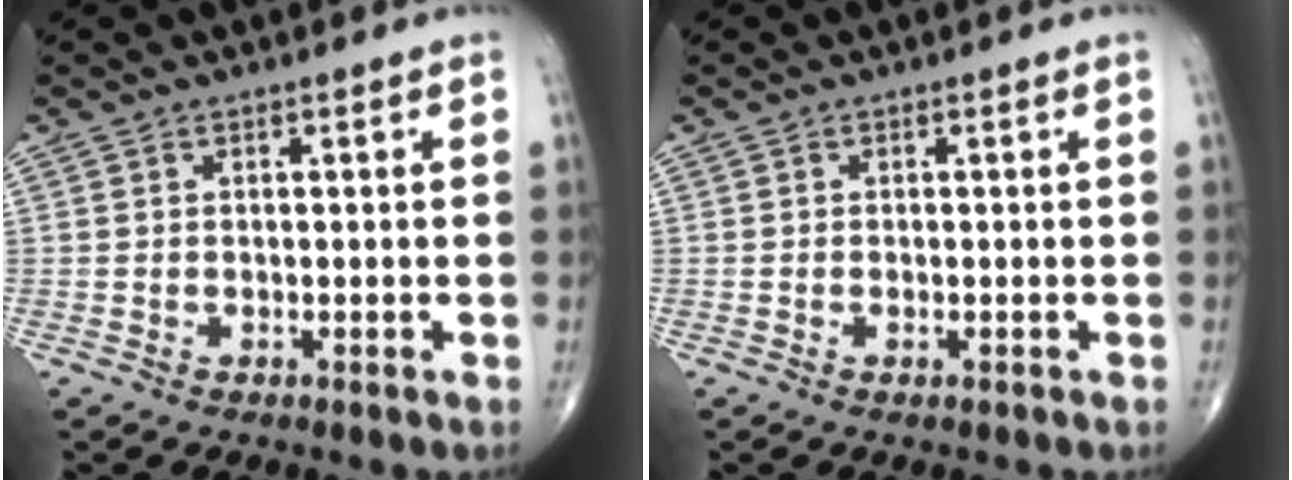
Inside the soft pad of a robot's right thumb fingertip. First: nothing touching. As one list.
[{"total": 0.5, "force": [-0.2, 0.2, 0.5], "torque": [-0.008, 0.003, -0.003]}]